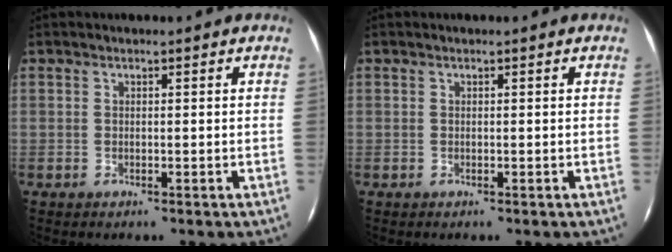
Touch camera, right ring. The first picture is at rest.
{"total": 0.0}